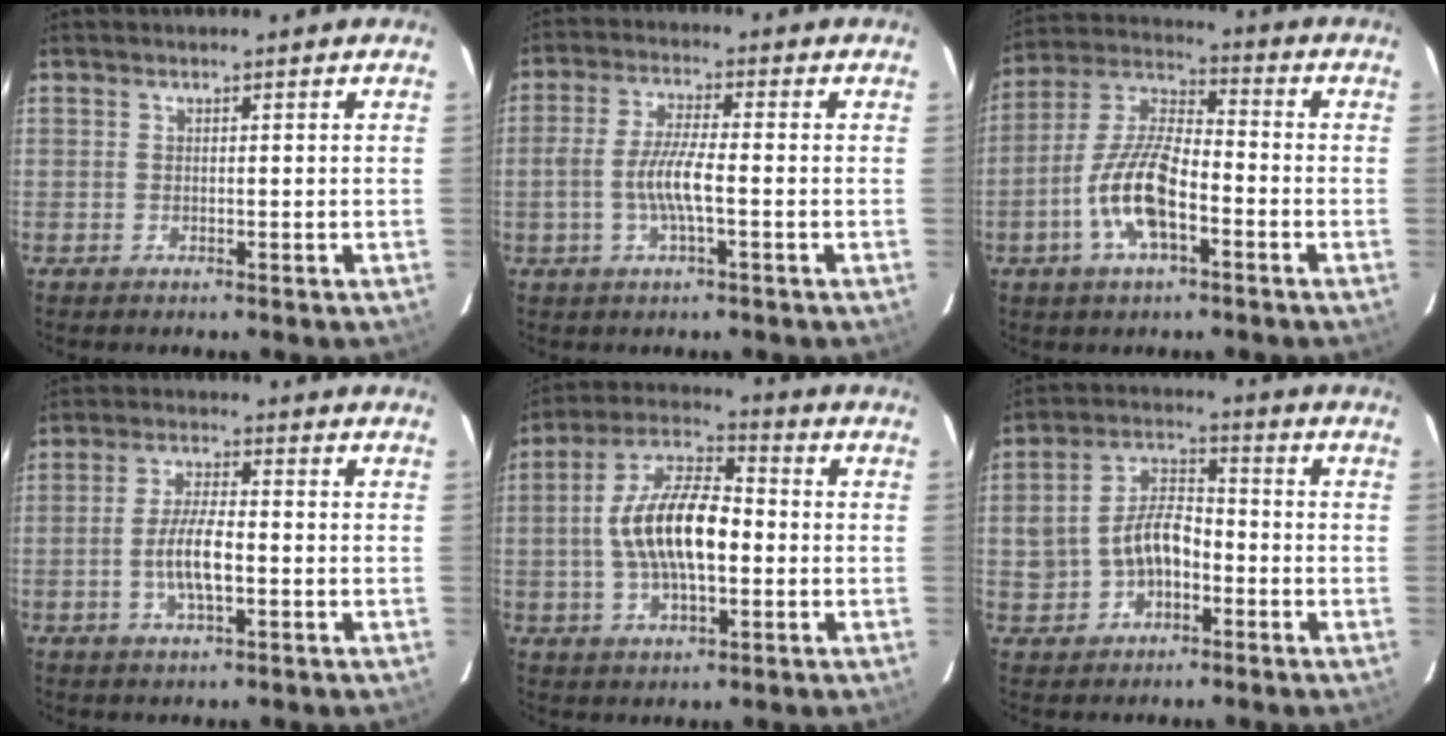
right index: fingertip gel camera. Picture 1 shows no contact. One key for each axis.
{"total": 7.0, "fx": -1.7, "fy": 1.2, "fz": 6.7, "tx": -0.137, "ty": 0.002, "tz": -0.034}
{"total": 13.0, "fx": -4.9, "fy": 4.8, "fz": 11.0, "tx": -0.233, "ty": 0.002, "tz": -0.095}
{"total": 6.8, "fx": -1.7, "fy": 2.0, "fz": 6.2, "tx": -0.124, "ty": 0.000, "tz": -0.031}
{"total": 14.7, "fx": -1.0, "fy": 6.4, "fz": 13.1, "tx": -0.251, "ty": 0.016, "tz": -0.023}
{"total": 9.7, "fx": -2.4, "fy": 6.6, "fz": 6.7, "tx": -0.139, "ty": 0.025, "tz": -0.032}